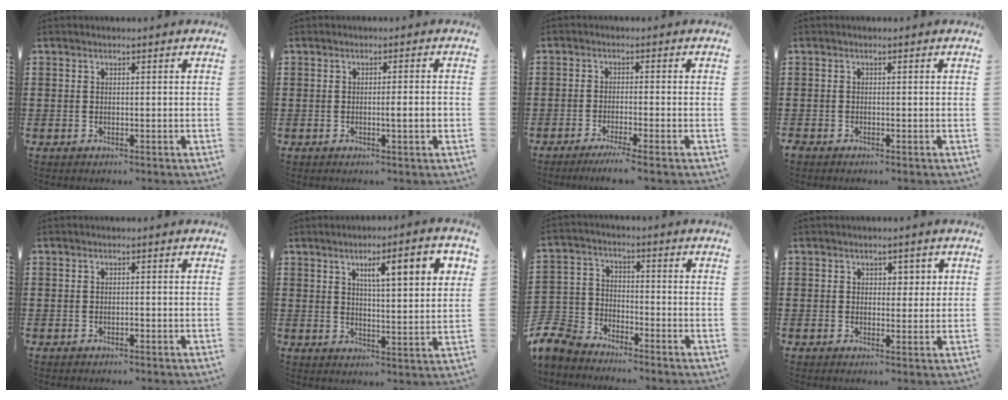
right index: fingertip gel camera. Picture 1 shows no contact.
{"total": 2.6, "force": [-0.5, 0.0, 2.6], "torque": [-0.041, -0.005, -0.011]}
{"total": 2.4, "force": [-1.9, -0.4, 1.5], "torque": [-0.030, -0.005, -0.037]}
{"total": 0.6, "force": [-0.6, 0.3, 0.0], "torque": [-0.002, 0.001, -0.013]}
{"total": 0.7, "force": [-0.5, 0.2, 0.5], "torque": [-0.011, -0.003, -0.008]}
{"total": 7.4, "force": [3.1, 1.4, 6.6], "torque": [-0.118, -0.001, 0.045]}
{"total": 7.1, "force": [-6.7, 2.2, 1.1], "torque": [-0.056, 0.001, -0.142]}
{"total": 2.2, "force": [0.9, 1.7, 1.2], "torque": [-0.011, 0.003, 0.010]}